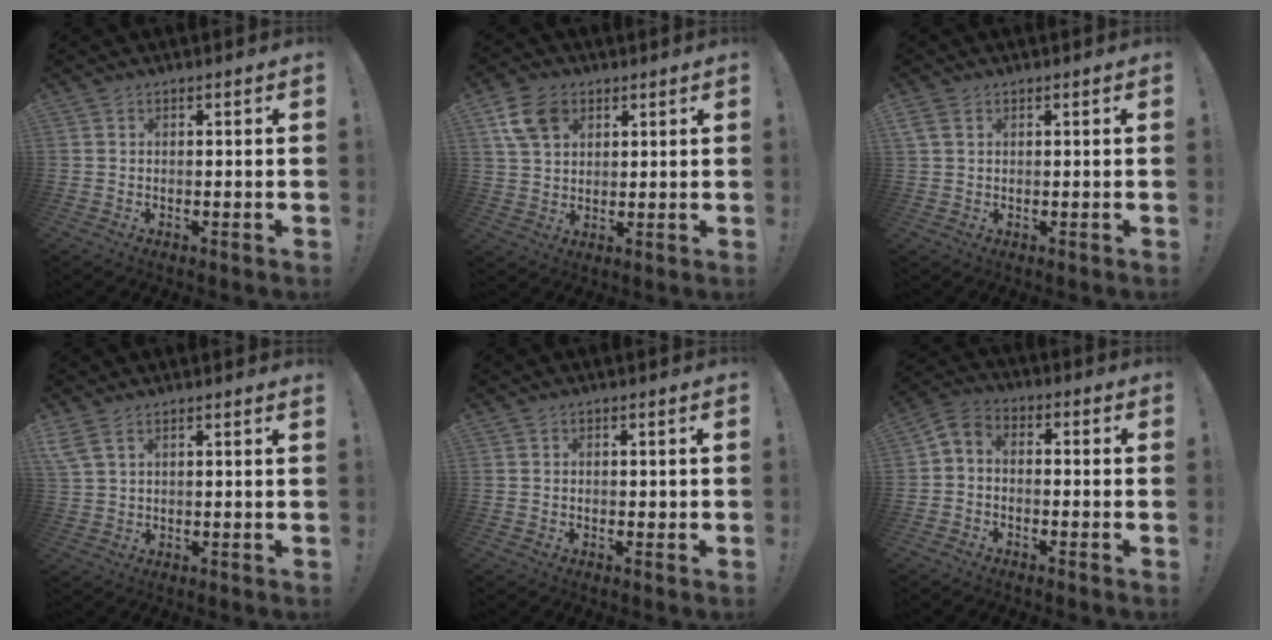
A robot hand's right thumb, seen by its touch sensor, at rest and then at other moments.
{"total": 10.7, "force": [4.9, 7.8, 5.6], "torque": [-0.098, -0.011, 0.098]}
{"total": 2.9, "force": [1.5, 1.9, 1.5], "torque": [-0.033, 0.002, 0.031]}
{"total": 4.2, "force": [3.0, 1.5, 2.6], "torque": [-0.058, -0.005, 0.061]}
{"total": 0.6, "force": [0.2, 0.5, 0.2], "torque": [0.004, 0.000, 0.002]}
{"total": 4.4, "force": [-3.0, 2.5, 1.9], "torque": [-0.046, 0.011, -0.059]}